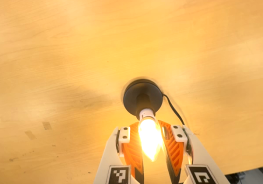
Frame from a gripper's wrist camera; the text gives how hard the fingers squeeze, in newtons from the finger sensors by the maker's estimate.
{"total": 15.8, "left": 15.3, "right": 16.2}